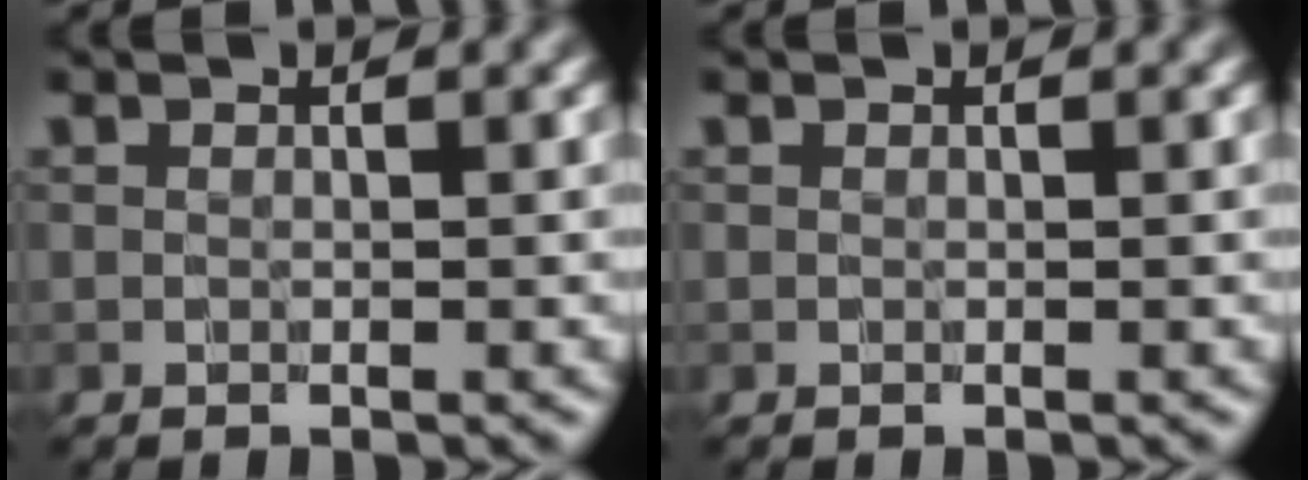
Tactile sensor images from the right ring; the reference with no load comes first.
{"total": 0.0}